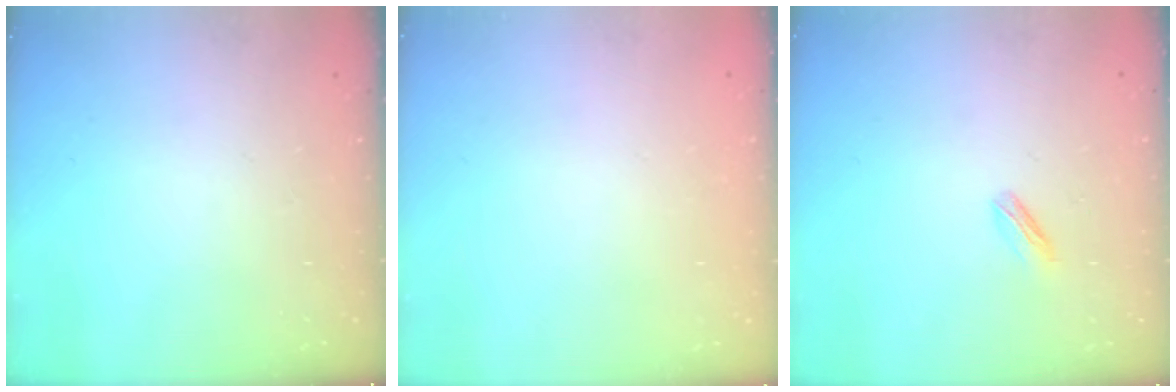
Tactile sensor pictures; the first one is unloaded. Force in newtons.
{"total": 2.2, "press": 2.2, "slide": 0.1}
{"total": 1.8, "press": 1.7, "slide": 0.5}